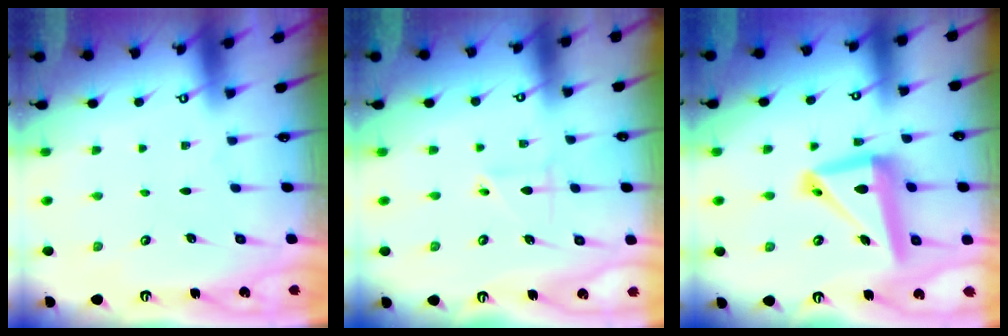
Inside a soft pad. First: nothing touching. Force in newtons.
{"total": 4.0, "press": 4.0, "slide": 0.5}
{"total": 15.4, "press": 15.3, "slide": 1.9}